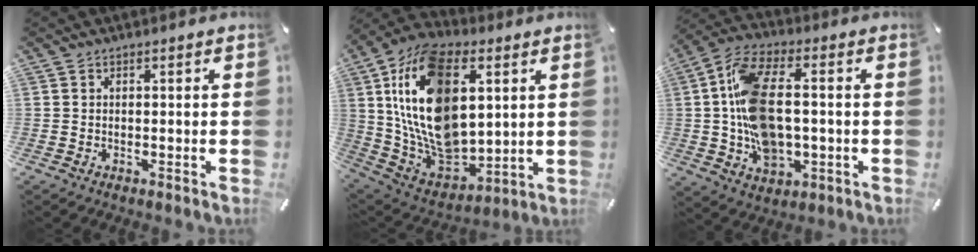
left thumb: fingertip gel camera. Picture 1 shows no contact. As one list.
[{"total": 24.1, "force": [6.0, 15.6, 17.4], "torque": [-0.364, -0.034, 0.102]}, {"total": 15.2, "force": [-0.7, 9.0, 12.2], "torque": [-0.253, 0.008, -0.005]}]